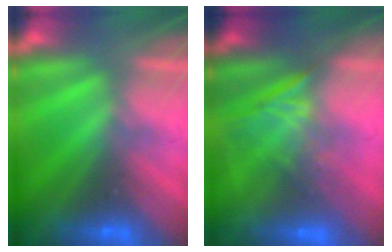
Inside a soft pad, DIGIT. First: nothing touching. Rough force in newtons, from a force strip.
{"total": 1.1}